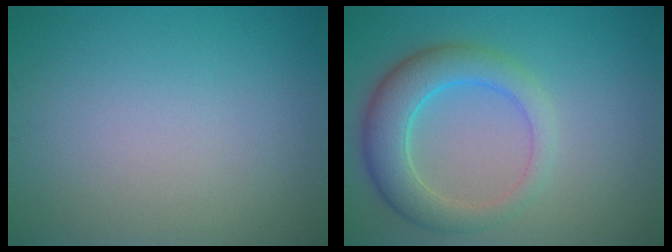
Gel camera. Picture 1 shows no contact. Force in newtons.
{"total": 5.4, "press": 5.4, "slide": 0.2}